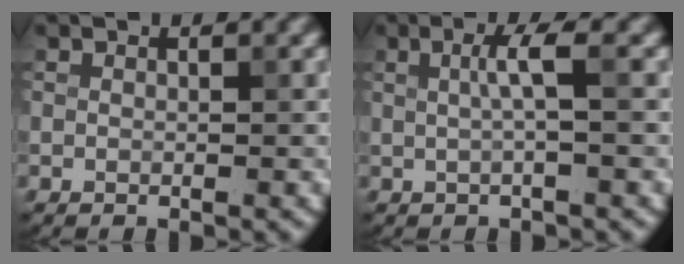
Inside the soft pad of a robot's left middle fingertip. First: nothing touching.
{"total": 2.6, "force": [0.3, 0.4, 2.5], "torque": [-0.047, 0.006, 0.003]}